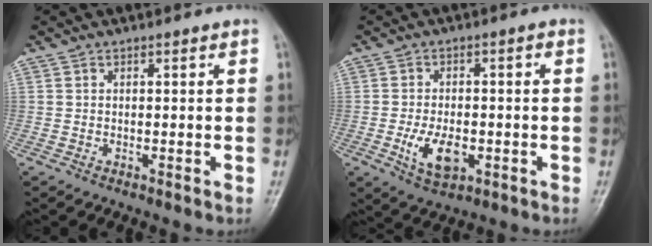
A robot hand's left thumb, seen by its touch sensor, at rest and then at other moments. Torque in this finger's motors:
{"motor_torque": [-0.37, 0.94, 0.82, 0.19, 0.05]}